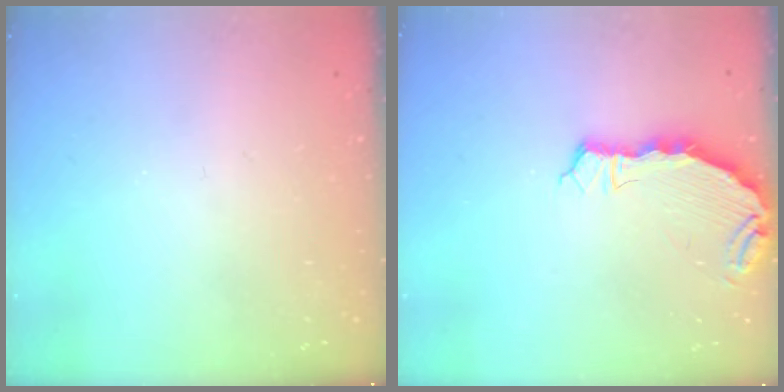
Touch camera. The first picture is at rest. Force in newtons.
{"total": 7.3, "press": 5.5, "slide": 4.8}